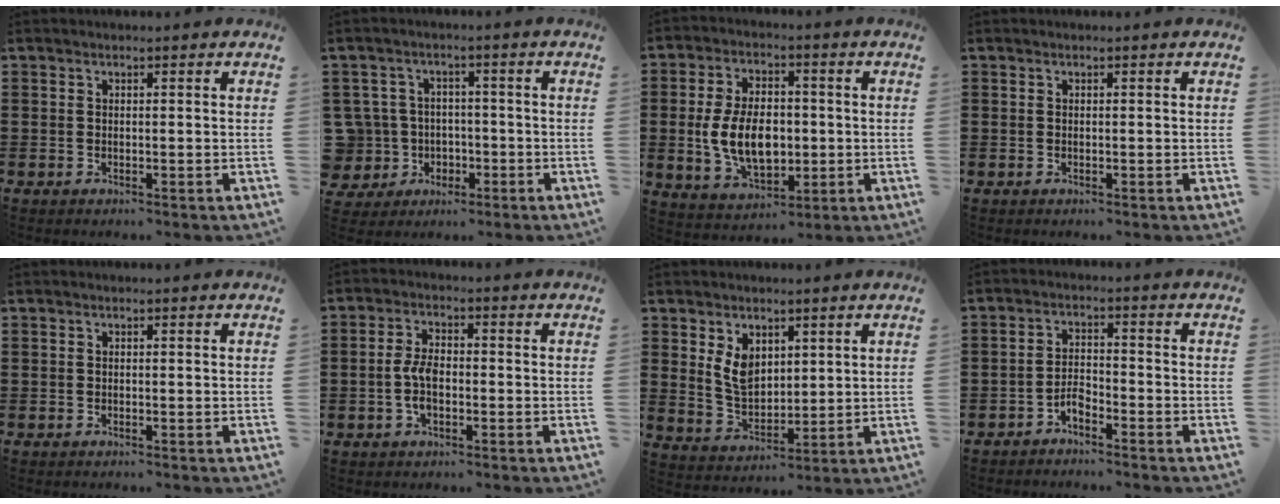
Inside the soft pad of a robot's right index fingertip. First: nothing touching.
{"total": 6.1, "force": [-1.3, 5.8, 1.3], "torque": [-0.067, 0.007, -0.024]}
{"total": 9.8, "force": [-0.8, 6.1, 7.6], "torque": [-0.157, 0.007, -0.016]}
{"total": 0.0}
{"total": 0.0}
{"total": 4.6, "force": [-1.0, 2.1, 4.0], "torque": [-0.093, -0.004, -0.022]}
{"total": 6.0, "force": [2.7, 4.1, 3.5], "torque": [-0.083, 0.010, 0.051]}
{"total": 2.8, "force": [-2.2, 0.9, 1.4], "torque": [-0.036, 0.006, -0.048]}